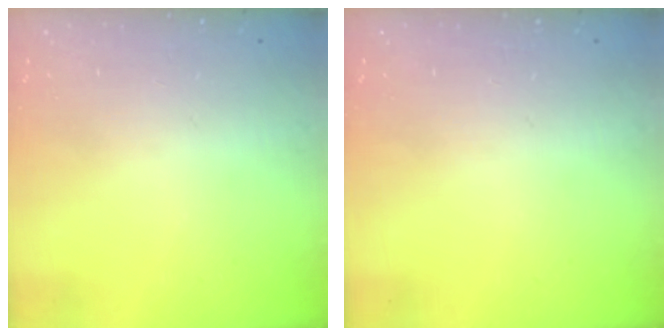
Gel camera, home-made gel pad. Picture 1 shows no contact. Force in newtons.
{"total": 0.0}